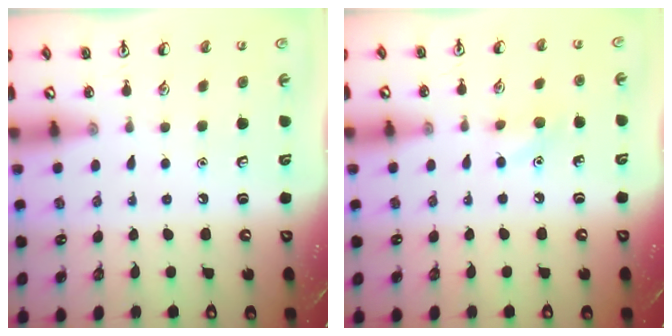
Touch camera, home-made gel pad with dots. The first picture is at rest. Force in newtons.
{"total": 6.3, "press": 6.0, "slide": 1.9}